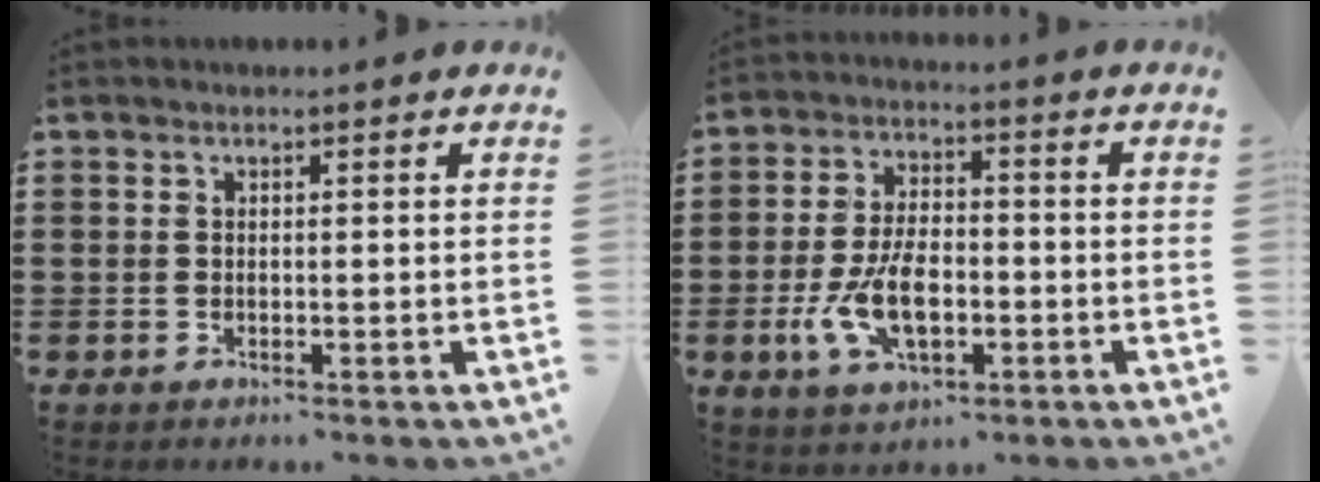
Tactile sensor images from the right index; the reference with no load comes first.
{"total": 8.7, "force": [-2.2, 4.4, 7.1], "torque": [-0.158, -0.001, -0.045]}